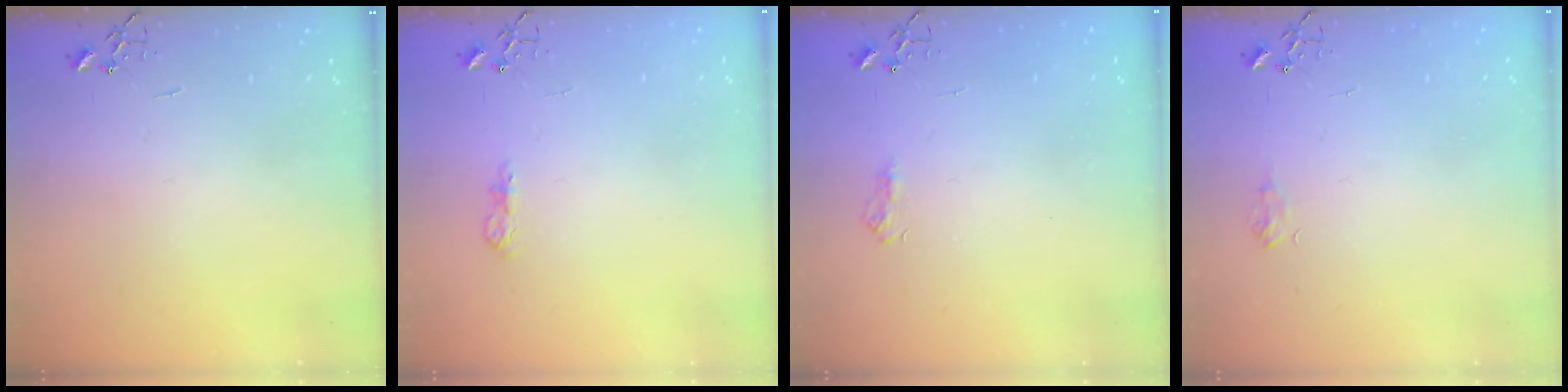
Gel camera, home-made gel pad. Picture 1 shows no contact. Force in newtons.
{"total": 7.9, "press": 7.9, "slide": 0.9}
{"total": 7.3, "press": 7.2, "slide": 0.8}
{"total": 6.0, "press": 5.9, "slide": 0.7}